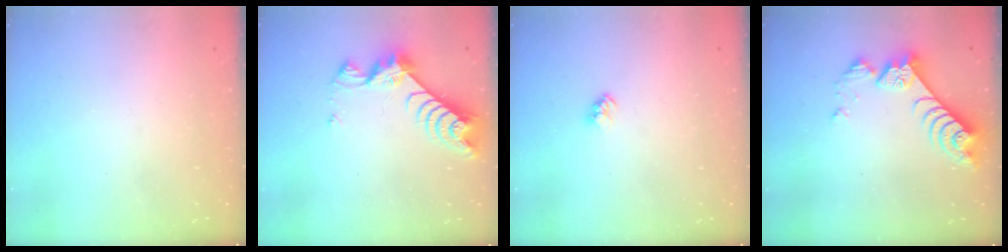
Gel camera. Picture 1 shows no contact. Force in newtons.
{"total": 8.1, "press": 8.1, "slide": 0.8}
{"total": 2.4, "press": 2.4, "slide": 0.2}
{"total": 8.1, "press": 8.0, "slide": 0.6}